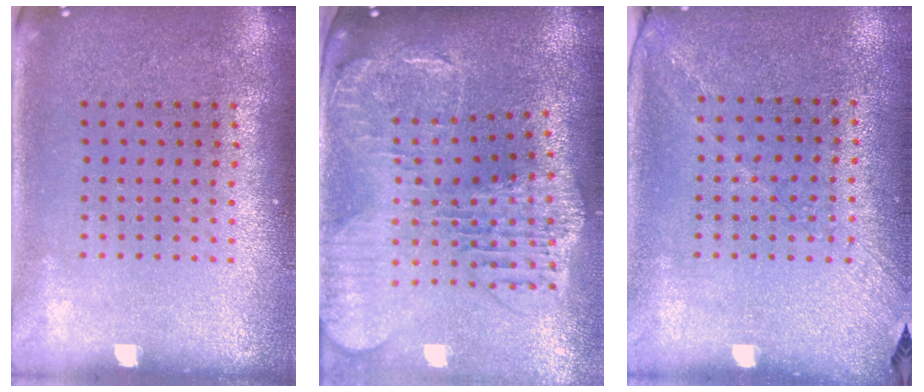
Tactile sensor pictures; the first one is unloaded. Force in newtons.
{"total": 2.5, "press": 2.2, "slide": 1.2}
{"total": 1.3, "press": 1.0, "slide": 0.9}